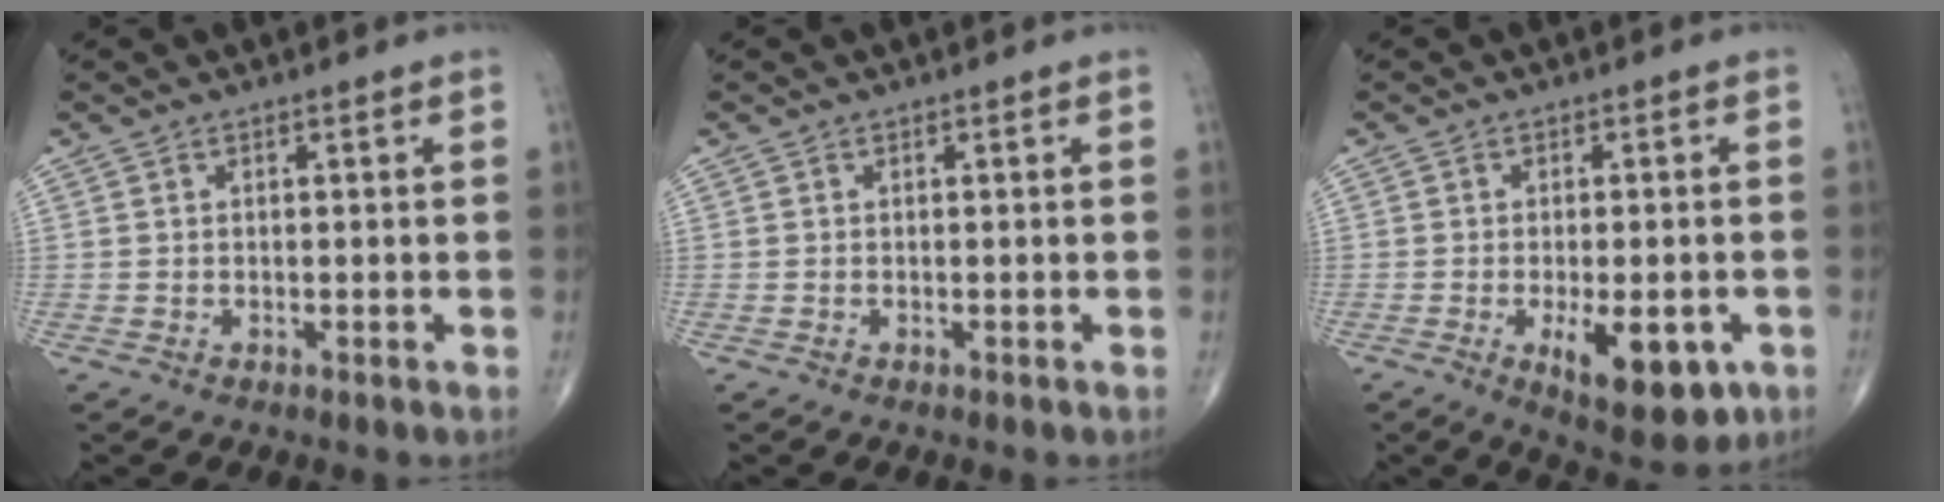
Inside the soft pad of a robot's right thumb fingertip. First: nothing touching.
{"total": 0.0}
{"total": 11.2, "force": [-3.8, 4.8, 9.4], "torque": [-0.119, -0.008, -0.045]}